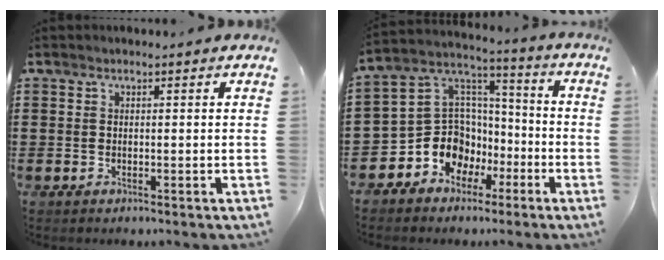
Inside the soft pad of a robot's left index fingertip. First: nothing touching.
{"total": 9.8, "force": [-4.2, 8.5, 2.2], "torque": [-0.089, -0.005, -0.075]}